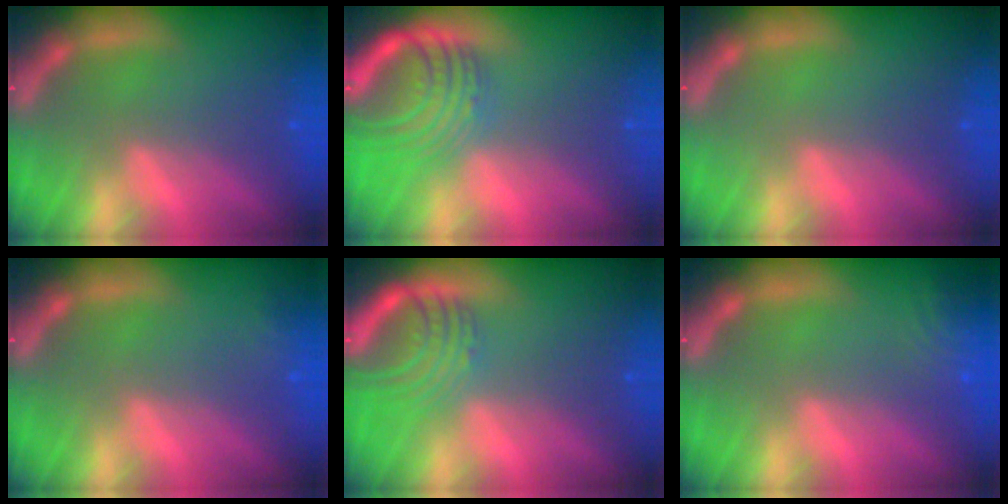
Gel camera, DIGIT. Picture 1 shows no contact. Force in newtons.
{"total": 8.5}
{"total": 0.0}
{"total": 0.9}
{"total": 6.1}
{"total": 3.5}